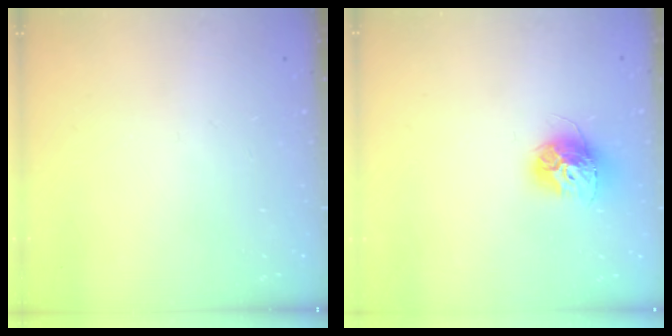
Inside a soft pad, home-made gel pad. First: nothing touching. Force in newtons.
{"total": 12.2, "press": 12.1, "slide": 1.0}